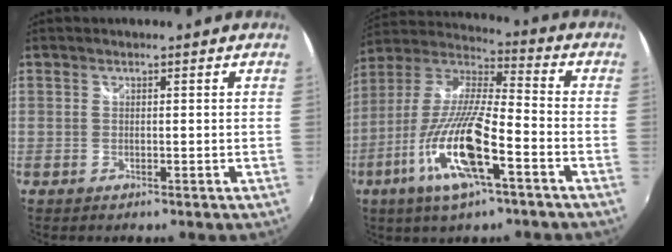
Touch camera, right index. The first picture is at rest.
{"total": 18.7, "force": [-8.2, 3.7, 16.4], "torque": [-0.329, -0.029, -0.162]}